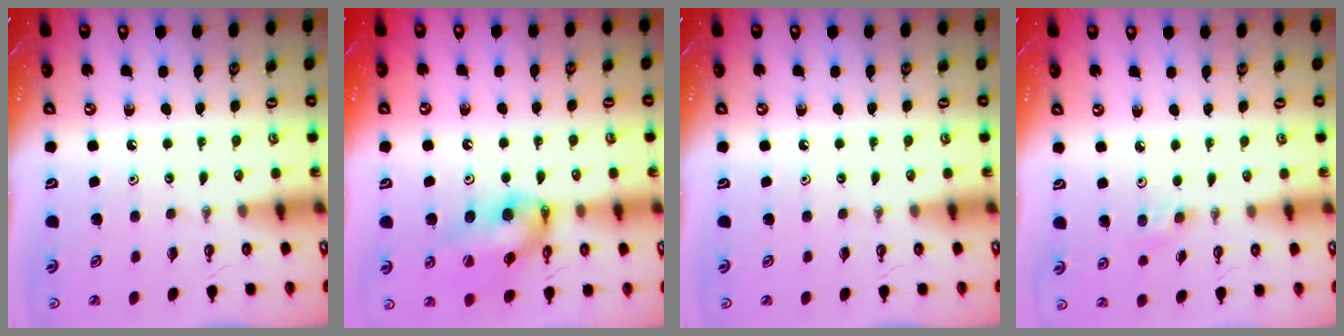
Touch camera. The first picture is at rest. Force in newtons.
{"total": 14.5, "press": 13.0, "slide": 6.3}
{"total": 0.0}
{"total": 2.6, "press": 2.5, "slide": 0.8}